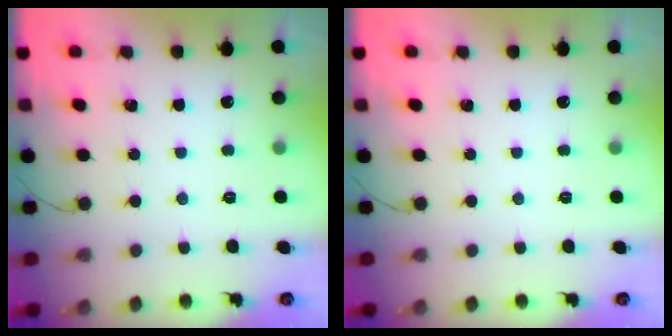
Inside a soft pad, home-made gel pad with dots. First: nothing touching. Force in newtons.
{"total": 0.0}